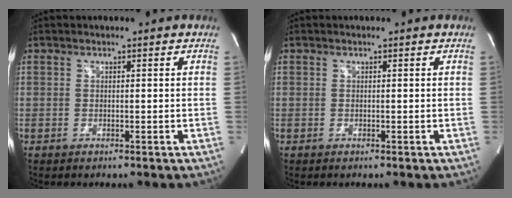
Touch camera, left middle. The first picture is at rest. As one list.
[{"total": 0.0}]